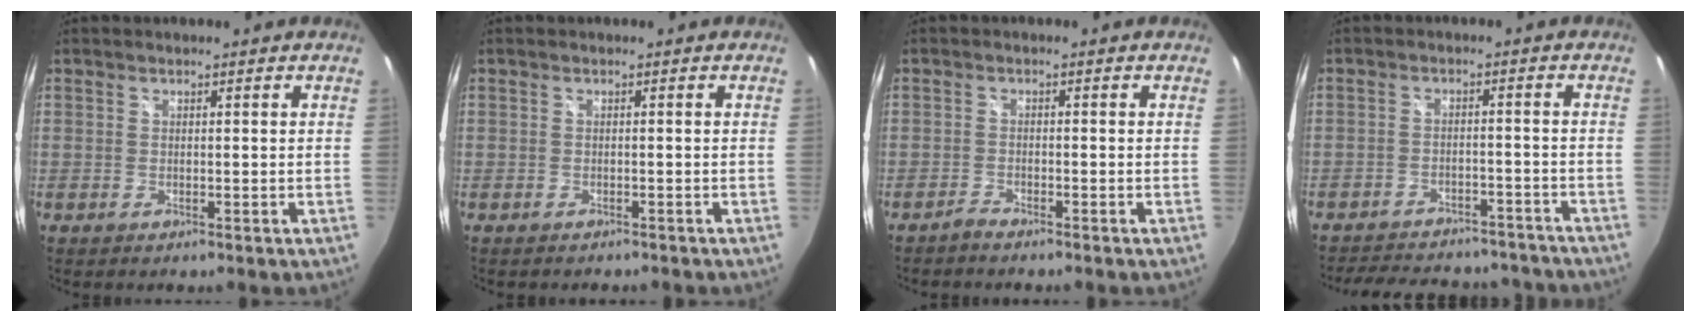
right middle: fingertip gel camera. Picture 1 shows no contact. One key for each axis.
{"total": 1.9, "fx": -1.7, "fy": 0.7, "fz": 0.6, "tx": -0.015, "ty": -0.011, "tz": -0.023}
{"total": 1.6, "fx": -1.6, "fy": 0.1, "fz": 0.2, "tx": -0.013, "ty": -0.003, "tz": -0.033}
{"total": 19.8, "fx": -17.3, "fy": 6.9, "fz": 6.8, "tx": -0.143, "ty": 0.019, "tz": -0.212}